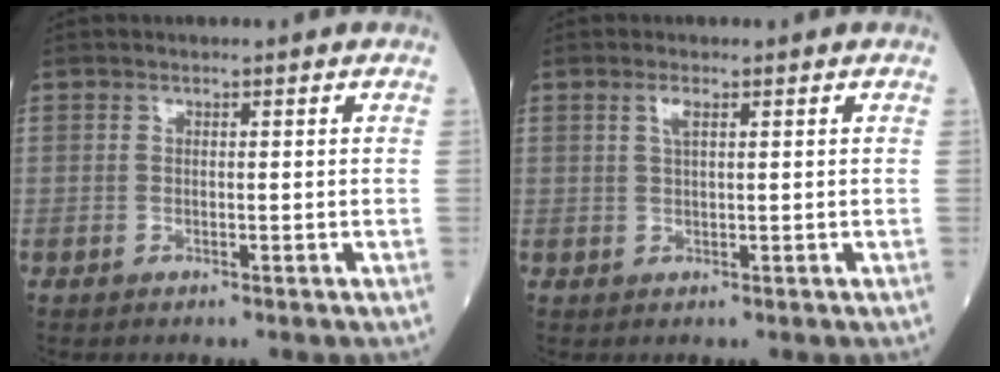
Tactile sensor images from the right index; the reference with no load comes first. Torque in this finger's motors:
{"motor_torque": [0.09, 0.13, 0.02, 0.03]}